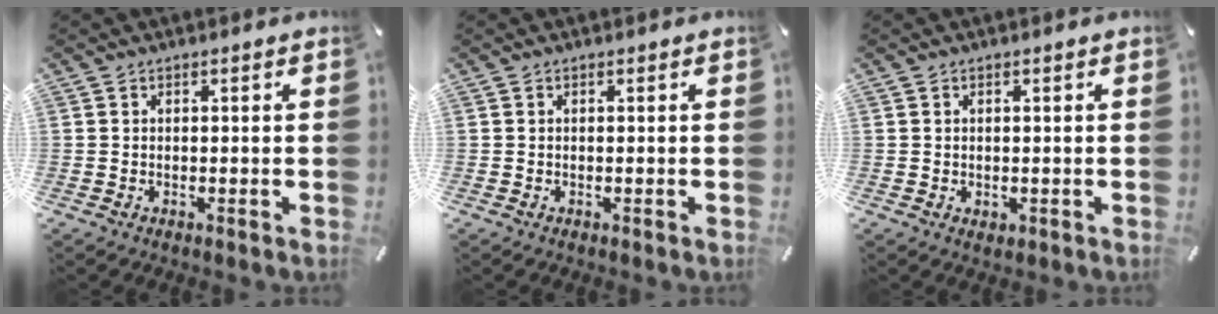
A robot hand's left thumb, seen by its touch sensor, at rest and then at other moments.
{"total": 0.0}
{"total": 0.7, "force": [0.1, 0.7, 0.3], "torque": [-0.005, 0.004, 0.002]}